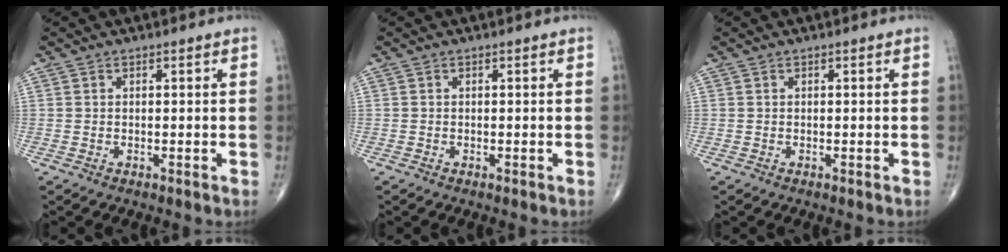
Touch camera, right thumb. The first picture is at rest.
{"total": 0.0}
{"total": 0.0}